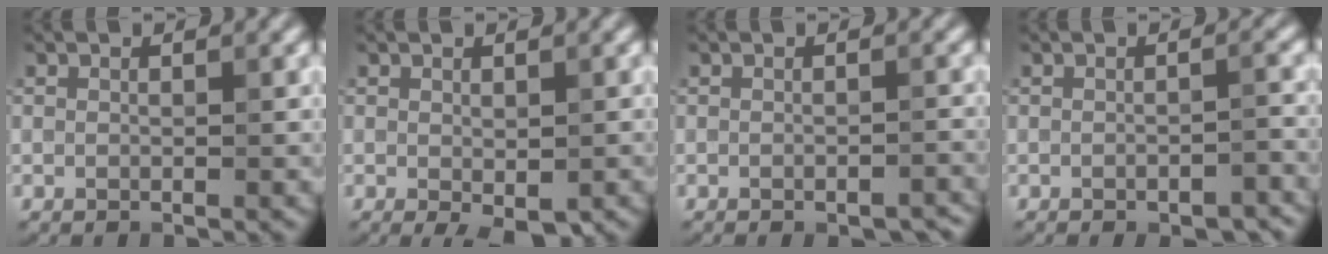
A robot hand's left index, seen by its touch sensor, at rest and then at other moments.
{"total": 1.5, "force": [-0.5, 0.6, 1.2], "torque": [-0.021, -0.008, 0.000]}
{"total": 1.7, "force": [-1.4, 0.4, 0.9], "torque": [-0.012, -0.001, -0.019]}
{"total": 2.6, "force": [-1.8, 0.7, 1.7], "torque": [-0.026, 0.001, -0.026]}